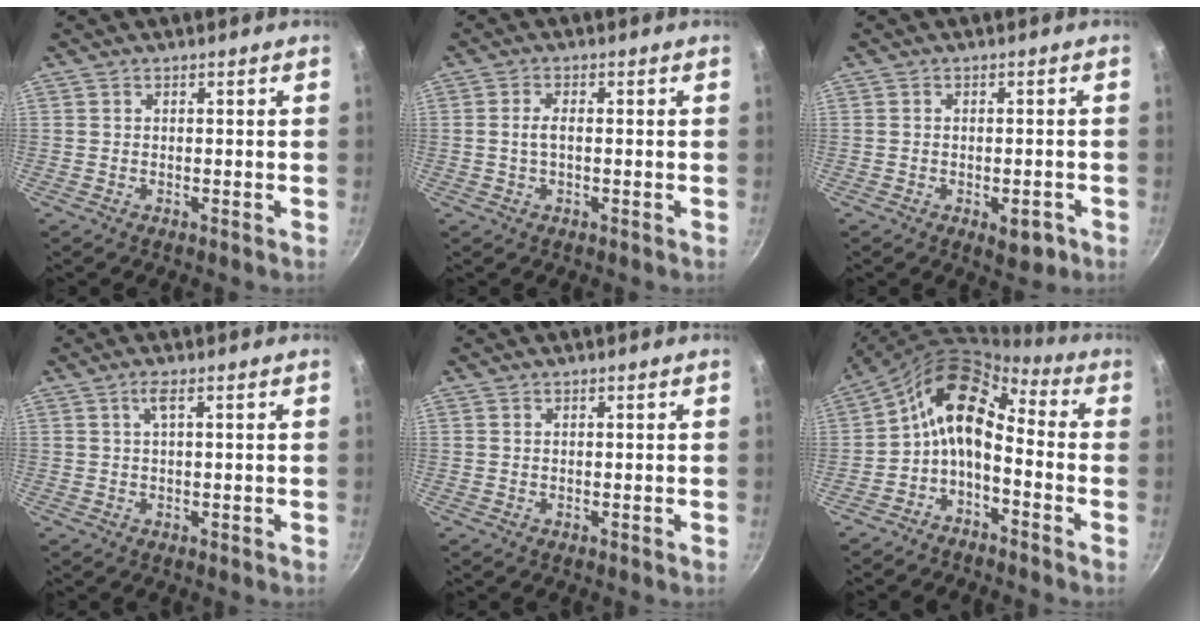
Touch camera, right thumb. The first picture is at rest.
{"total": 1.3, "force": [-0.1, 0.9, 1.0], "torque": [-0.020, 0.004, -0.003]}
{"total": 4.3, "force": [-1.9, 2.2, 3.2], "torque": [-0.026, 0.008, -0.020]}
{"total": 2.0, "force": [0.5, 0.2, 1.9], "torque": [-0.037, 0.002, 0.011]}
{"total": 0.0}
{"total": 11.6, "force": [-2.4, 7.1, 8.8], "torque": [-0.154, 0.065, -0.062]}